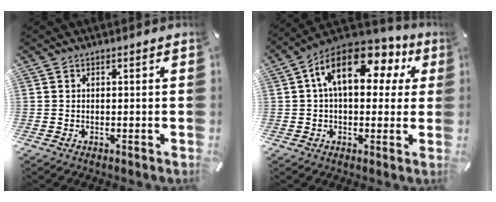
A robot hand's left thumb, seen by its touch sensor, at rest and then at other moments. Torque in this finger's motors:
{"motor_torque": [0.25, 1.27, 1.75, -1.01, 0.55]}